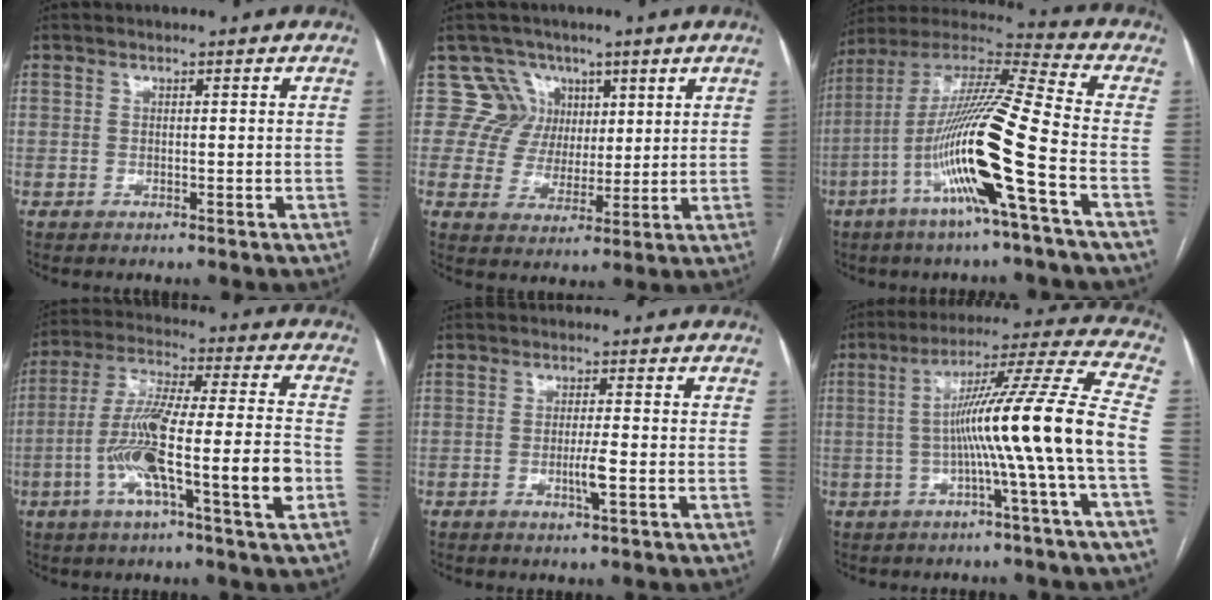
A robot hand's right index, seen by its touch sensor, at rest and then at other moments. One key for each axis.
{"total": 7.7, "fx": 3.7, "fy": 6.7, "fz": -0.8, "tx": 0.035, "ty": 0.007, "tz": 0.065}
{"total": 18.8, "fx": -6.4, "fy": -0.5, "fz": 17.6, "tx": -0.350, "ty": -0.008, "tz": -0.130}
{"total": 16.6, "fx": -4.8, "fy": 0.7, "fz": 15.9, "tx": -0.289, "ty": 0.004, "tz": -0.088}
{"total": 2.9, "fx": -0.9, "fy": -0.1, "fz": 2.8, "tx": -0.054, "ty": -0.005, "tz": -0.016}
{"total": 15.2, "fx": -2.7, "fy": -2.6, "fz": 14.8, "tx": -0.231, "ty": 0.016, "tz": -0.051}